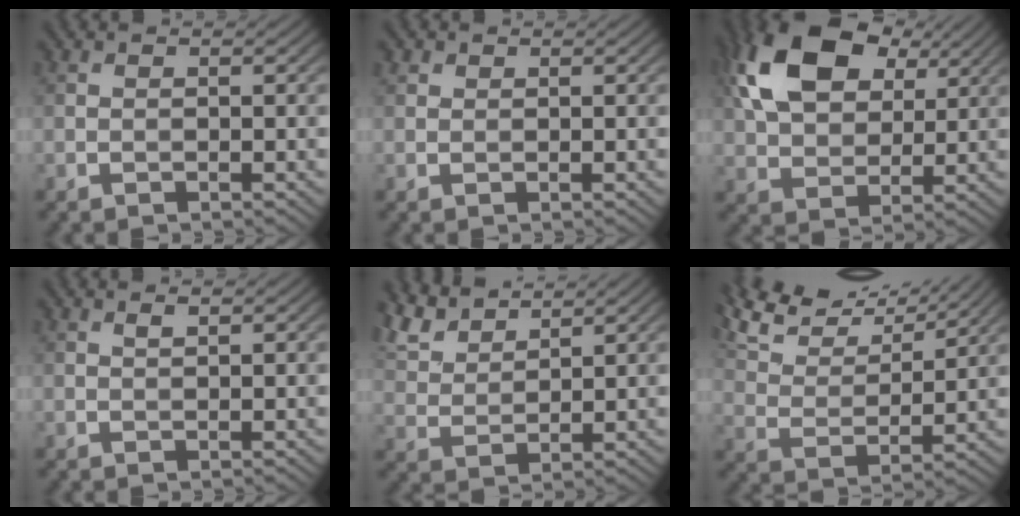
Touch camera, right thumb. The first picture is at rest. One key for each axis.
{"total": 0.9, "fx": 0.6, "fy": 0.7, "fz": 0.2, "tx": -0.004, "ty": 0.002, "tz": 0.013}
{"total": 15.2, "fx": 6.3, "fy": 9.5, "fz": 10.1, "tx": -0.229, "ty": 0.025, "tz": 0.120}
{"total": 0.7, "fx": 0.5, "fy": 0.1, "fz": 0.5, "tx": -0.009, "ty": 0.000, "tz": 0.010}
{"total": 6.6, "fx": 5.6, "fy": 1.9, "fz": 2.9, "tx": -0.082, "ty": 0.015, "tz": 0.117}
{"total": 12.8, "fx": 10.7, "fy": 3.4, "fz": 6.1, "tx": -0.160, "ty": 0.008, "tz": 0.174}